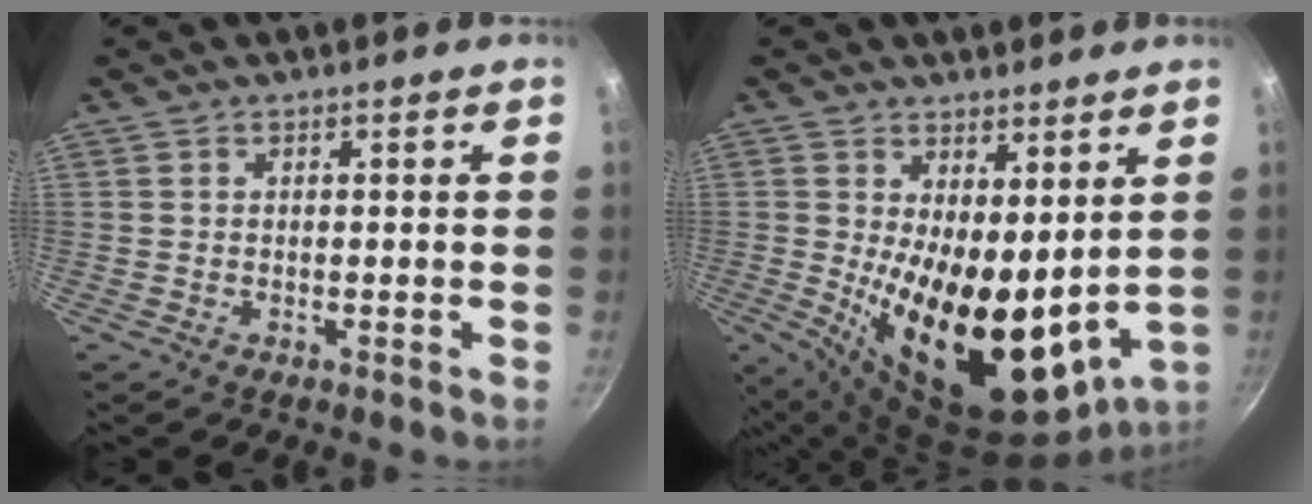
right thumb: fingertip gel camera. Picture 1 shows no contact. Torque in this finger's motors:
{"motor_torque": [2.27, 2.74, 2.63, -0.15, 0.79]}